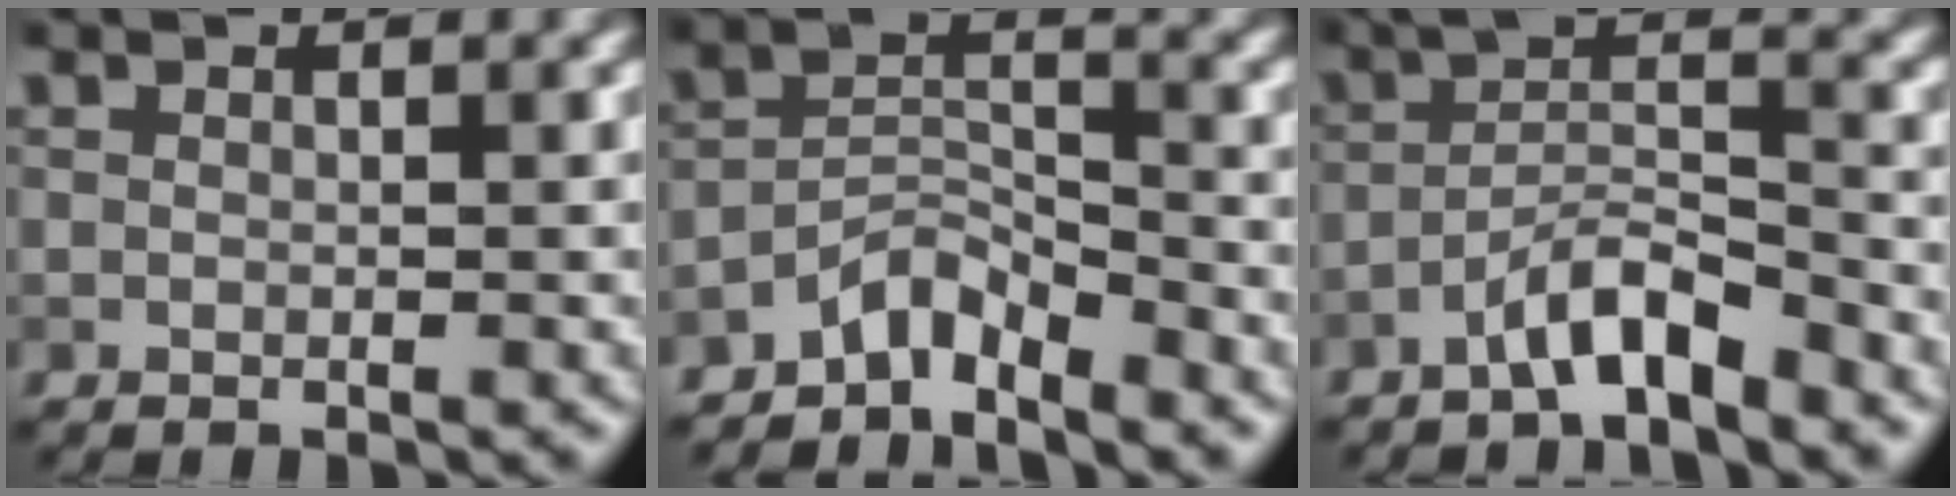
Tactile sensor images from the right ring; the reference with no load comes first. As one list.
[{"total": 3.5, "force": [-3.1, 0.9, 1.4], "torque": [-0.023, 0.012, -0.066]}, {"total": 4.2, "force": [-3.0, 0.7, 2.9], "torque": [-0.049, 0.015, -0.061]}]